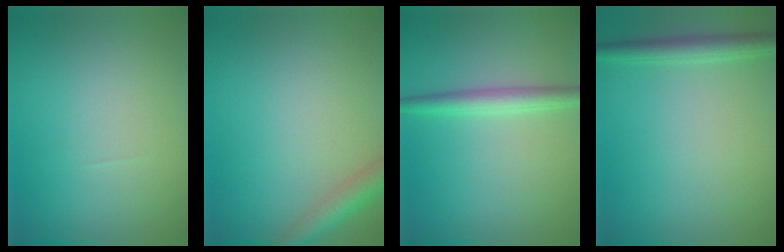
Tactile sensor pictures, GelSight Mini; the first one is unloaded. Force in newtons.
{"total": 3.0, "press": 3.0, "slide": 0.1}
{"total": 2.3, "press": 2.3, "slide": 0.0}
{"total": 2.3, "press": 2.3, "slide": 0.1}